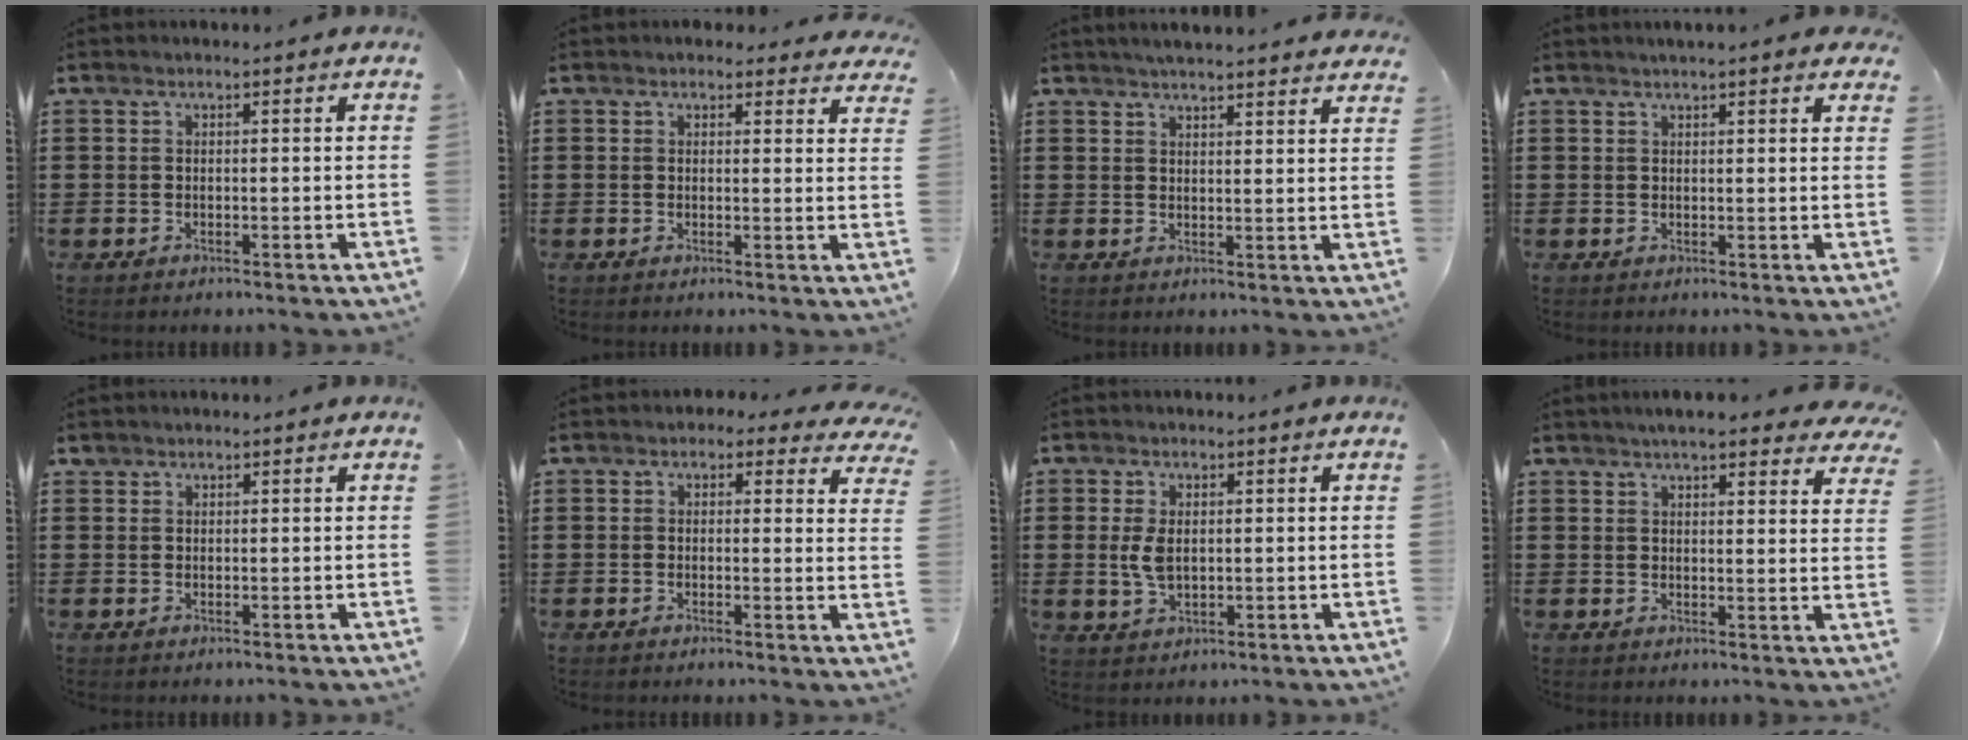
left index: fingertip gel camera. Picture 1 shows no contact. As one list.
[{"total": 2.1, "force": [1.8, 0.8, 0.4], "torque": [-0.005, -0.001, 0.032]}, {"total": 3.1, "force": [3.0, -0.2, 0.6], "torque": [-0.021, -0.007, 0.055]}, {"total": 1.7, "force": [1.5, 0.2, 0.8], "torque": [-0.018, 0.004, 0.027]}, {"total": 0.8, "force": [0.6, 0.4, 0.1], "torque": [-0.006, 0.002, 0.013]}, {"total": 1.8, "force": [1.1, 1.3, 0.8], "torque": [-0.016, 0.004, 0.016]}, {"total": 4.1, "force": [0.4, 2.3, 3.3], "torque": [-0.091, -0.002, -0.001]}, {"total": 5.0, "force": [4.5, 0.6, 2.1], "torque": [-0.047, -0.010, 0.081]}]